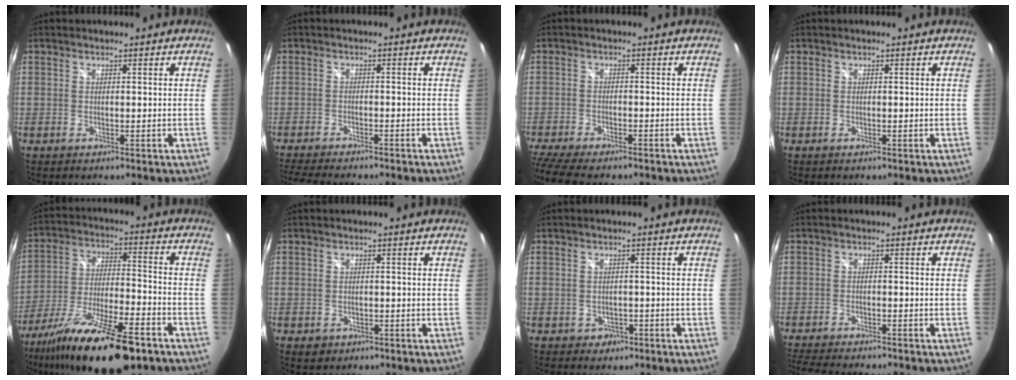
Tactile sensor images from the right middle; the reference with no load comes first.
{"total": 9.3, "force": [-8.2, 0.9, 4.2], "torque": [-0.099, -0.023, -0.129]}
{"total": 11.5, "force": [-9.6, 2.5, 5.7], "torque": [-0.140, -0.040, -0.162]}
{"total": 0.0}
{"total": 22.5, "force": [-15.6, 5.5, 15.2], "torque": [-0.285, -0.049, -0.262]}
{"total": 2.7, "force": [-1.1, 2.2, 1.0], "torque": [-0.025, -0.005, -0.011]}
{"total": 3.0, "force": [-1.3, 2.6, 0.6], "torque": [-0.018, 0.001, -0.012]}
{"total": 9.6, "force": [-8.6, 1.3, 4.0], "torque": [-0.099, -0.023, -0.140]}